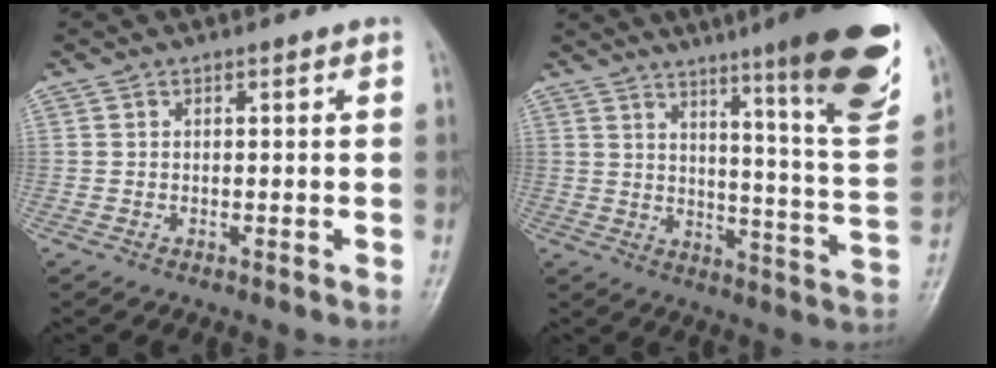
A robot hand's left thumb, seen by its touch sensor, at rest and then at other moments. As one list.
[{"total": 22.1, "force": [13.6, 2.1, 17.4], "torque": [-0.212, -0.067, 0.186]}]